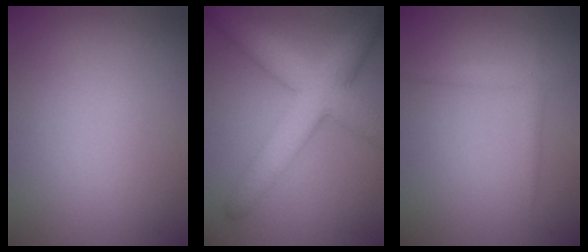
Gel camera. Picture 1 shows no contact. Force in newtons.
{"total": 7.2, "press": 7.2, "slide": 0.1}
{"total": 1.4, "press": 1.4, "slide": 0.0}